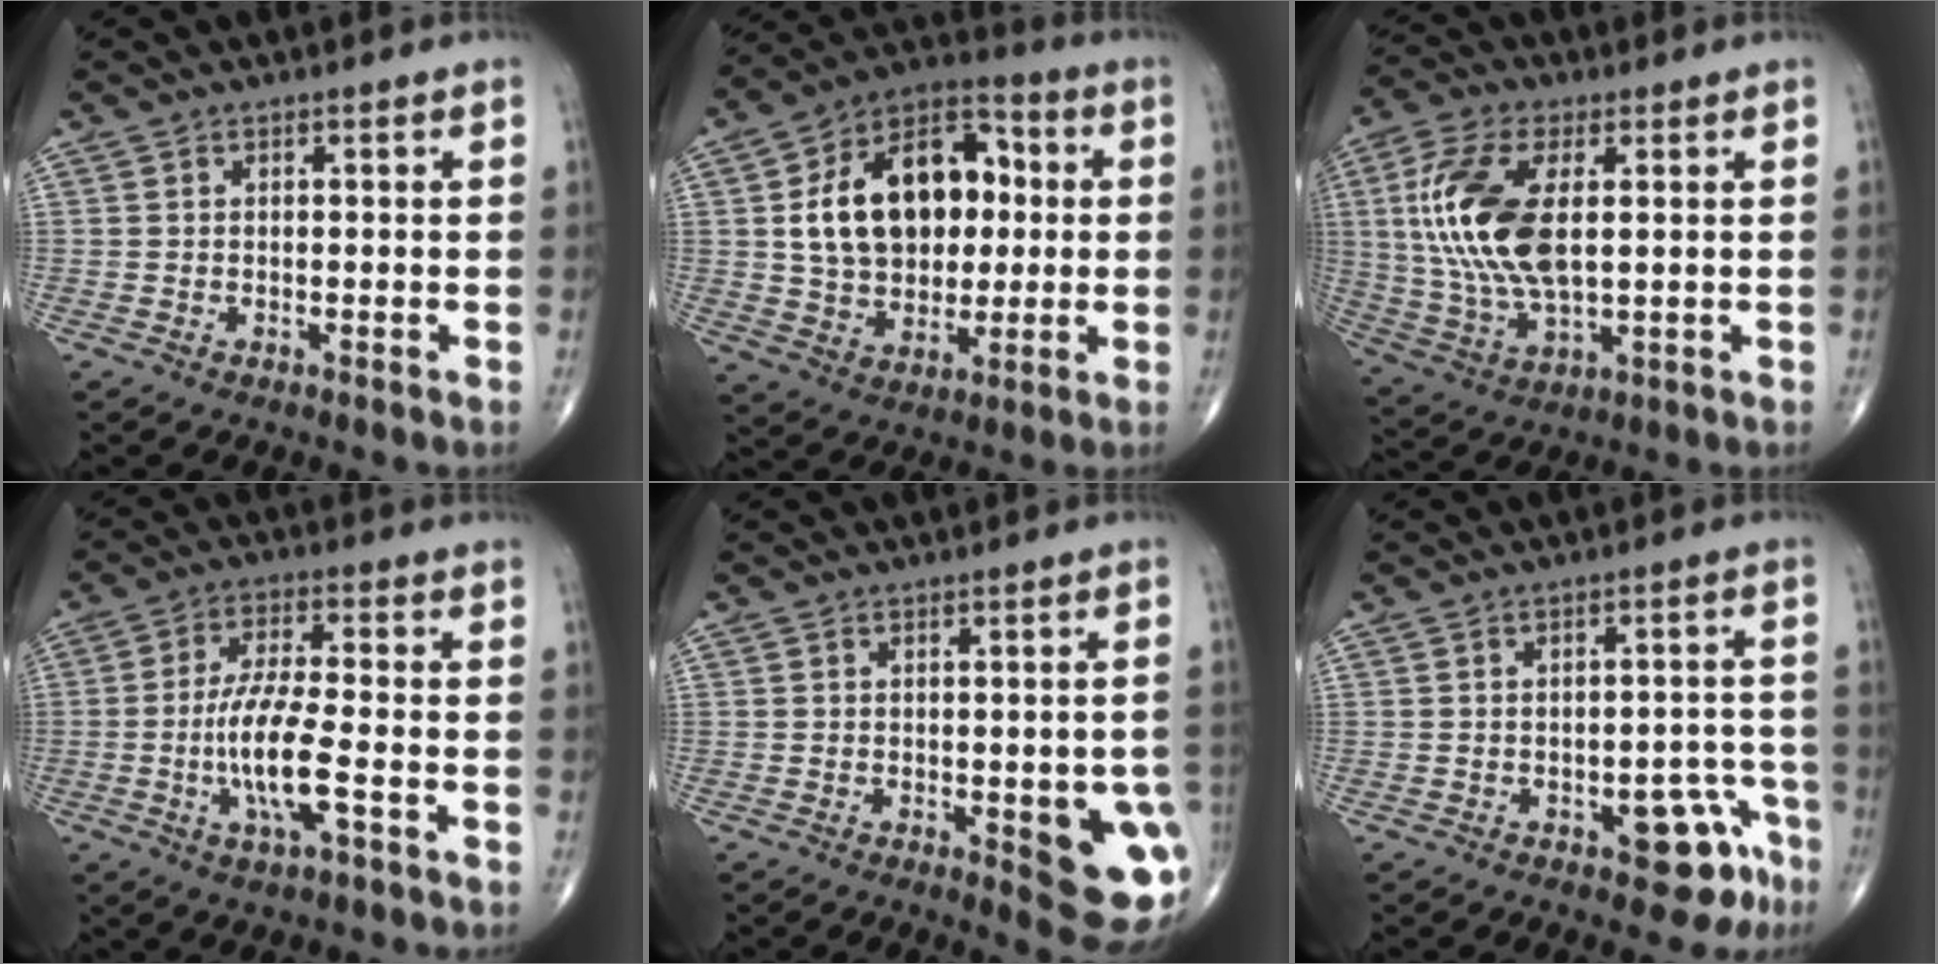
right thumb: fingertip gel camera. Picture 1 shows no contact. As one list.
[{"total": 21.2, "force": [2.8, 14.3, 15.3], "torque": [-0.215, 0.021, 0.049]}, {"total": 17.1, "force": [2.6, 8.2, 14.8], "torque": [-0.313, -0.005, 0.055]}, {"total": 10.8, "force": [-3.0, 2.7, 10.0], "torque": [-0.203, 0.012, -0.055]}, {"total": 13.1, "force": [-2.9, 4.6, 11.9], "torque": [-0.118, -0.006, -0.021]}, {"total": 8.4, "force": [-4.5, 4.0, 5.9], "torque": [-0.038, 0.037, -0.051]}]